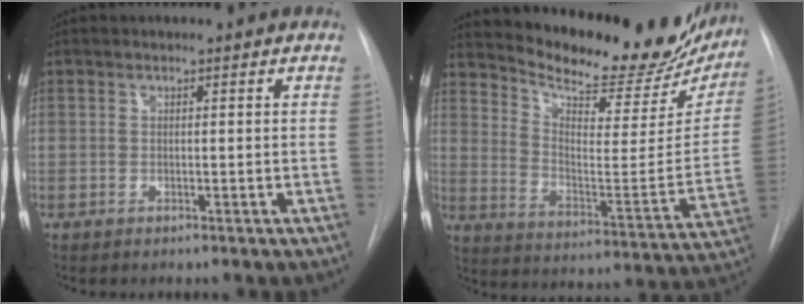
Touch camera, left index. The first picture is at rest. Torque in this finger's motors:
{"motor_torque": [0.25, -0.24, 0.45, 0.07]}